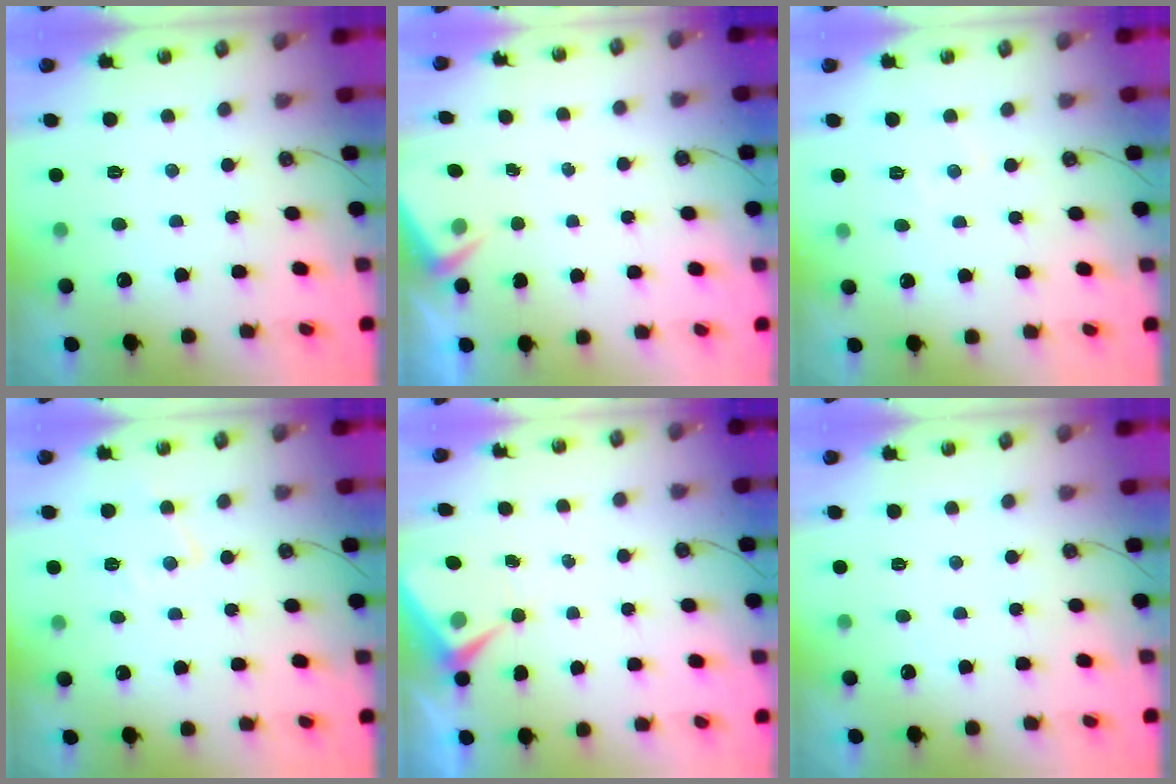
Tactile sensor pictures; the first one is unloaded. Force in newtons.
{"total": 3.0, "press": 3.0, "slide": 0.4}
{"total": 4.7, "press": 4.6, "slide": 0.9}
{"total": 7.8, "press": 7.8, "slide": 0.6}
{"total": 6.0, "press": 6.0, "slide": 0.7}
{"total": 0.0}